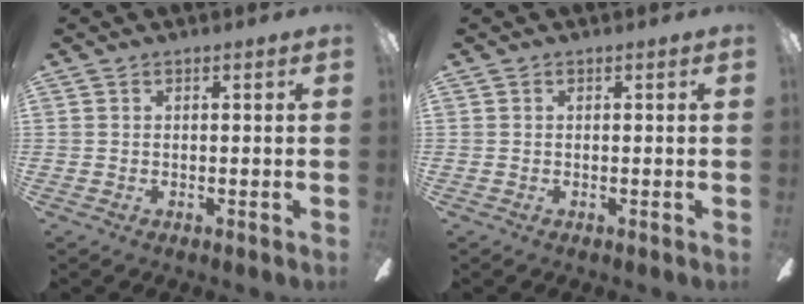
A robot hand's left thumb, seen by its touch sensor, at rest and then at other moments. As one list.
[{"total": 0.0}]